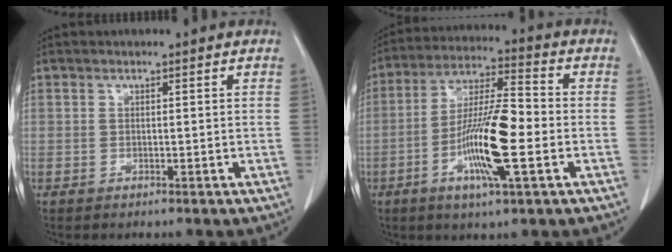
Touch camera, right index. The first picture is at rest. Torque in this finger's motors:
{"motor_torque": [1.92, -0.22, 0.40, 0.13]}